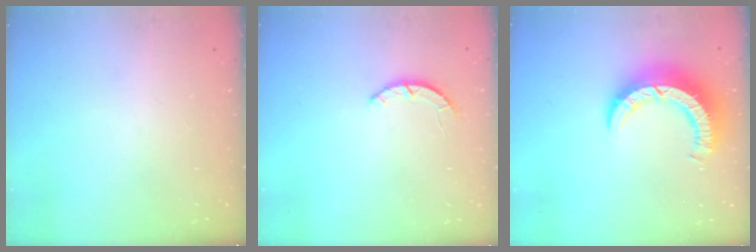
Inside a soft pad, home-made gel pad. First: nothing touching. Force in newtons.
{"total": 2.2, "press": 2.2, "slide": 0.3}
{"total": 10.3, "press": 10.2, "slide": 1.2}